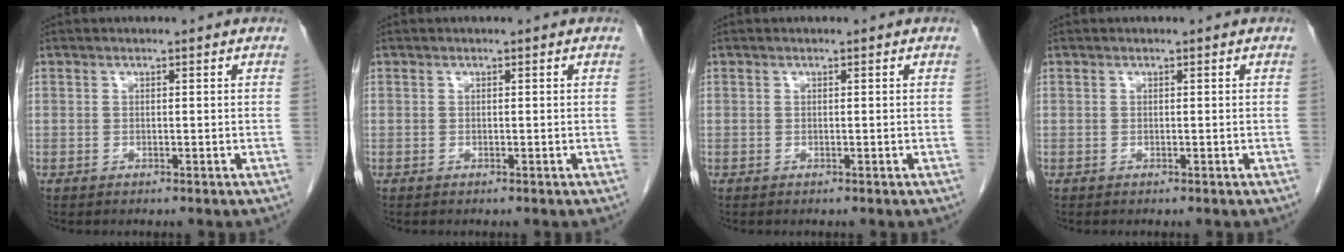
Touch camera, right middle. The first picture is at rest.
{"total": 0.0}
{"total": 0.0}
{"total": 0.0}